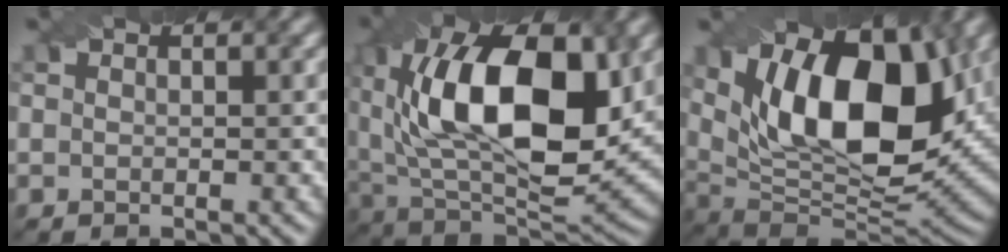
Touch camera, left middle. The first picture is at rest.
{"total": 15.0, "force": [3.1, 7.8, 12.4], "torque": [-0.214, 0.009, 0.059]}
{"total": 15.1, "force": [4.3, 7.4, 12.5], "torque": [-0.188, 0.013, 0.071]}